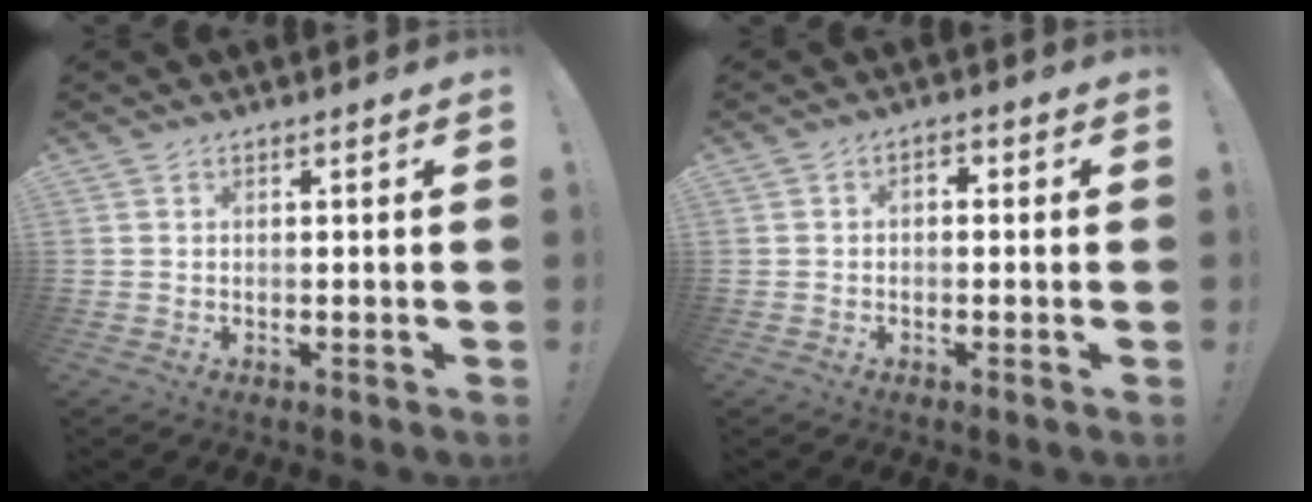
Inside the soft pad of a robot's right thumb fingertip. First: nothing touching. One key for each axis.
{"total": 1.9, "fx": -0.8, "fy": 1.2, "fz": 1.3, "tx": -0.013, "ty": 0.004, "tz": -0.017}